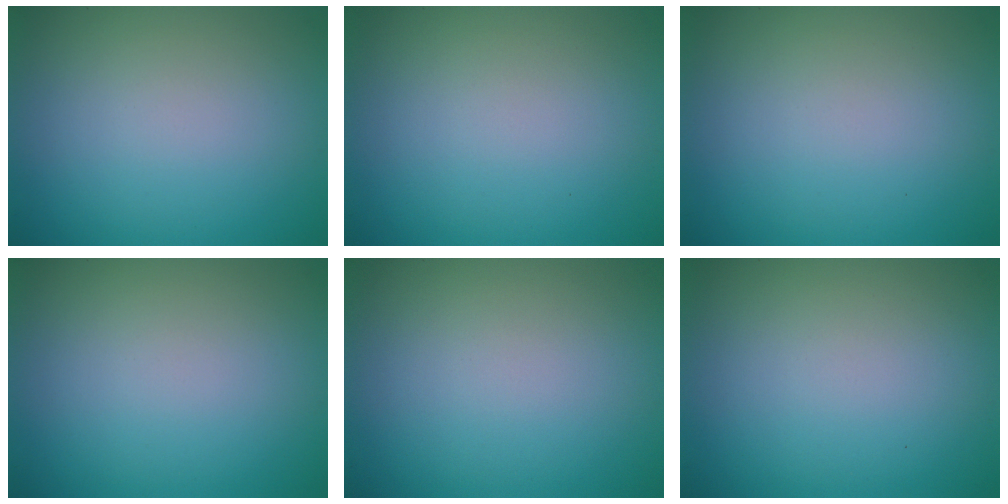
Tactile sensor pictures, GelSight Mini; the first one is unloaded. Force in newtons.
{"total": 0.0}
{"total": 0.0}
{"total": 0.0}
{"total": 0.0}
{"total": 0.0}